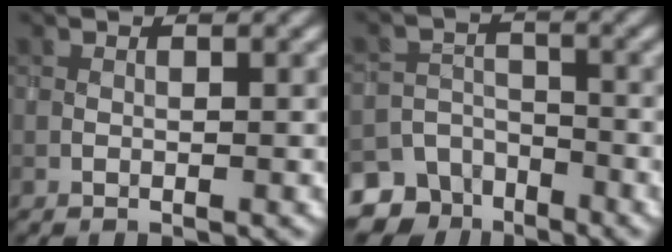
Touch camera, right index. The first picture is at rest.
{"total": 6.0, "force": [-4.8, 3.5, 0.8], "torque": [0.005, -0.009, -0.079]}